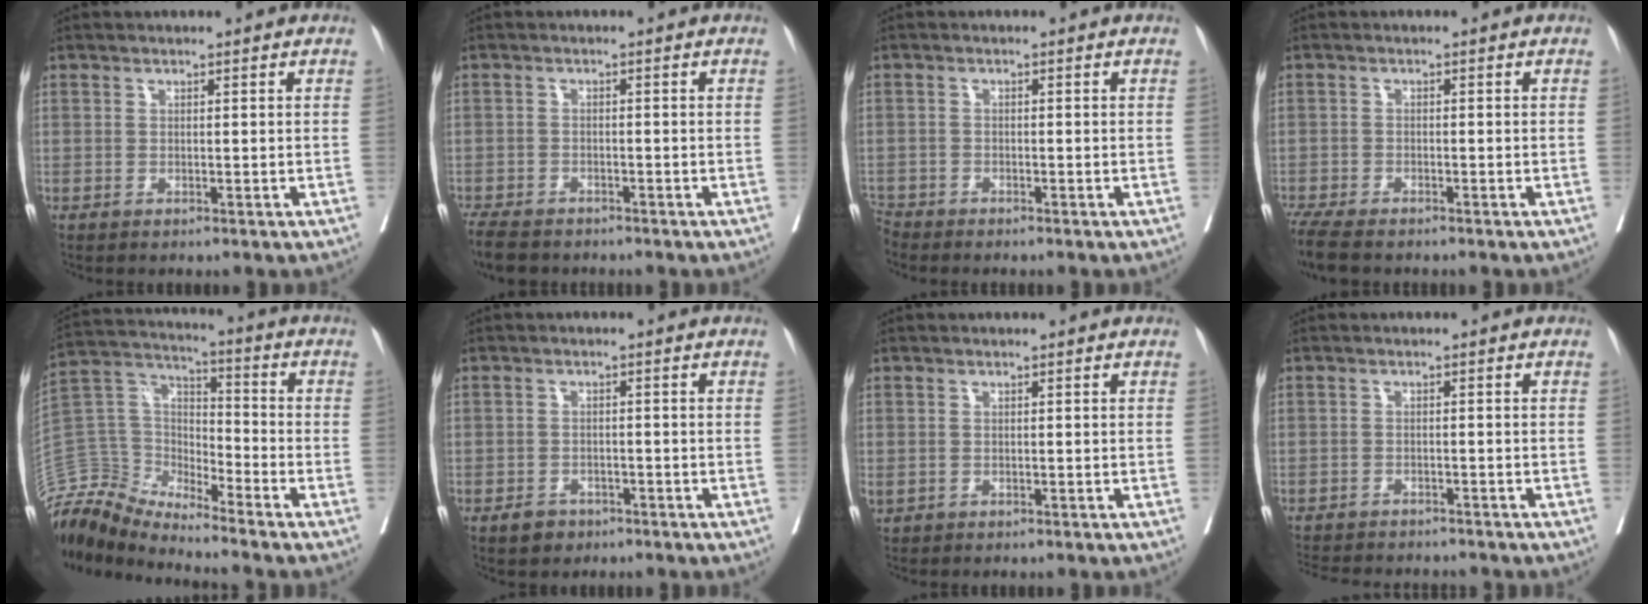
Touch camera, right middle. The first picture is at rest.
{"total": 6.6, "force": [-5.5, 2.5, 2.6], "torque": [-0.043, -0.010, -0.088]}
{"total": 2.2, "force": [-2.2, 0.3, -0.2], "torque": [0.007, -0.007, -0.043]}
{"total": 6.5, "force": [-5.4, 1.4, 3.3], "torque": [-0.059, -0.016, -0.093]}
{"total": 9.2, "force": [-9.1, 0.8, -0.1], "torque": [-0.001, 0.058, -0.182]}
{"total": 2.7, "force": [-1.8, 1.8, 0.8], "torque": [-0.014, 0.005, -0.023]}
{"total": 0.8, "force": [-0.2, 0.6, 0.4], "torque": [-0.007, 0.003, 0.003]}
{"total": 11.0, "force": [-10.1, 2.5, 3.6], "torque": [-0.065, -0.005, -0.134]}